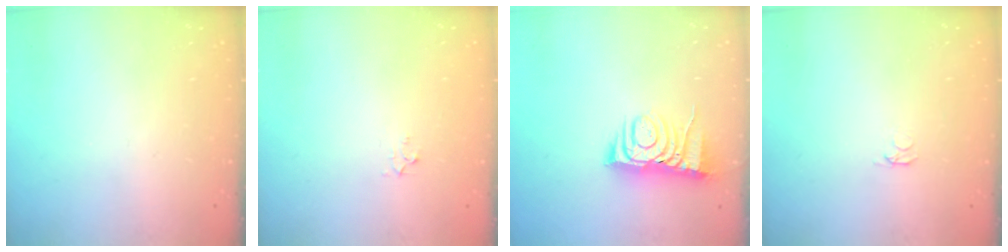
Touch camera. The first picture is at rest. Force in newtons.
{"total": 2.3, "press": 2.3, "slide": 0.2}
{"total": 7.3, "press": 7.2, "slide": 0.8}
{"total": 2.1, "press": 2.0, "slide": 0.3}